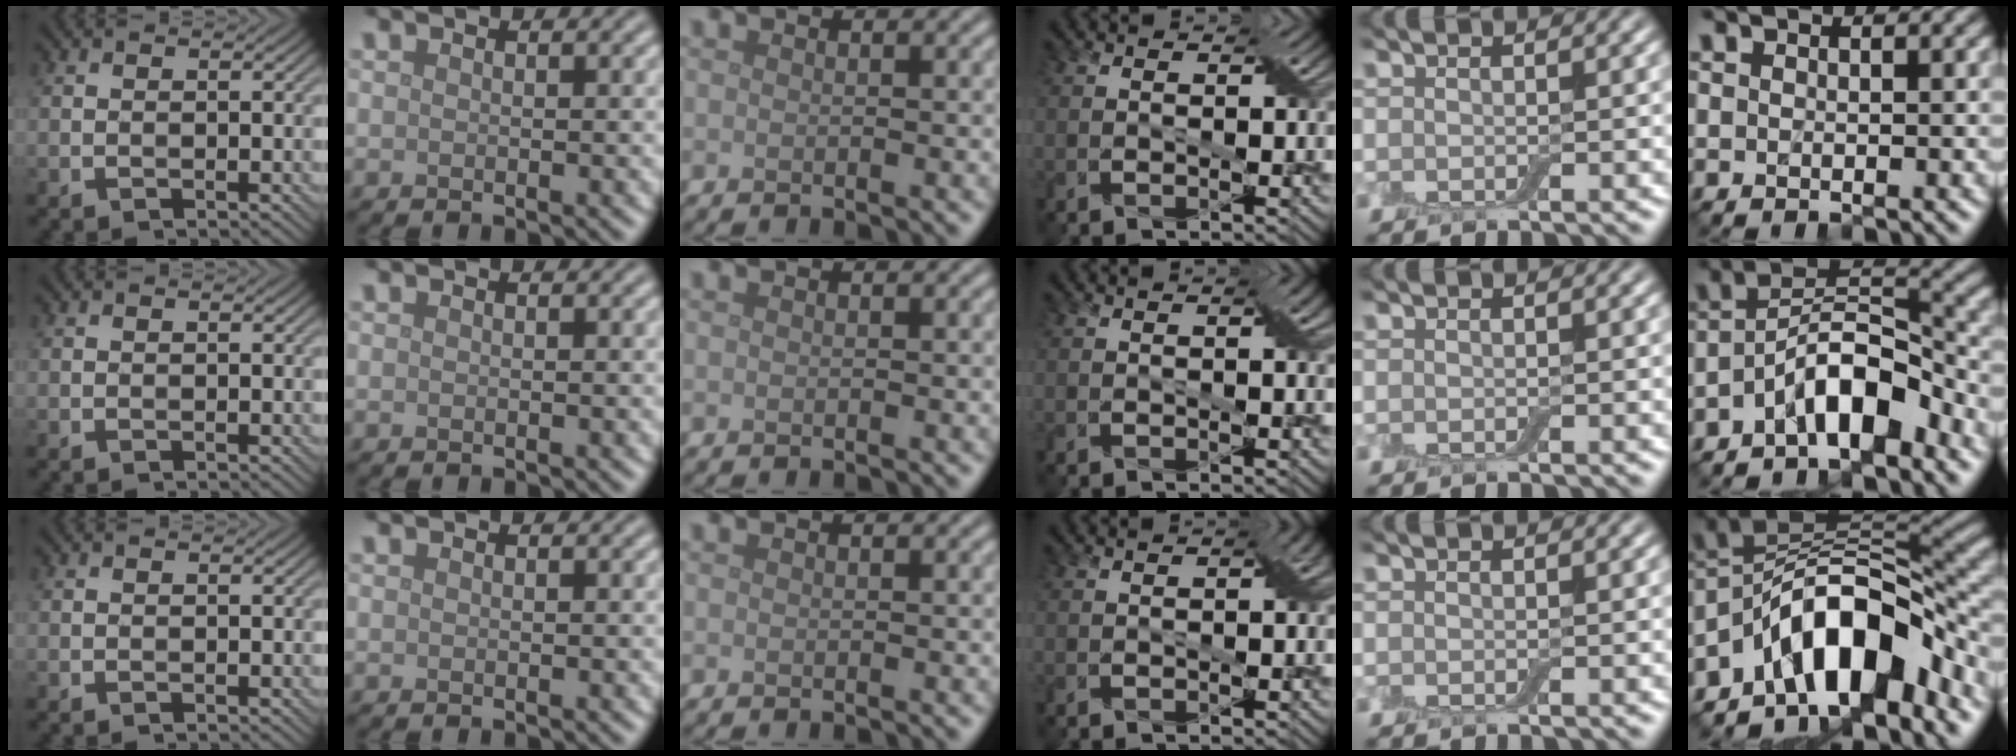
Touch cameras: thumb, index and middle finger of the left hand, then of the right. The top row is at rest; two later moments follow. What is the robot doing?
{"motion": "pour", "object": "bottle"}